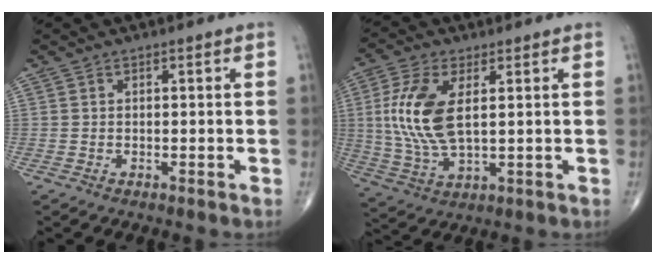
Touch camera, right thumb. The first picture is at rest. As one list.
[{"total": 12.5, "force": [2.2, 5.8, 10.9], "torque": [-0.247, -0.007, 0.050]}]